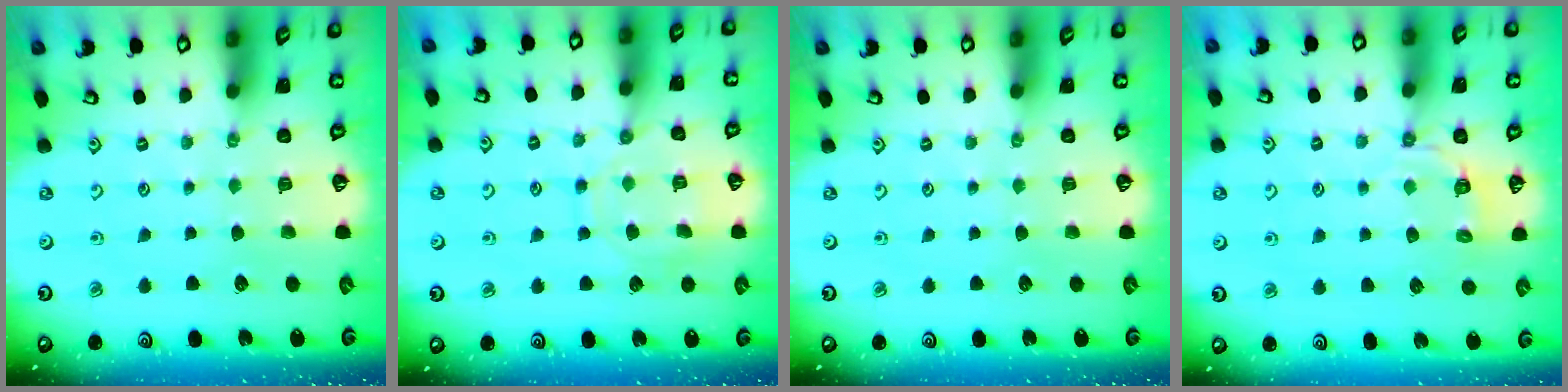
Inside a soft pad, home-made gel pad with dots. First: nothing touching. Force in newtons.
{"total": 11.0, "press": 11.0, "slide": 0.8}
{"total": 0.0}
{"total": 4.4, "press": 4.0, "slide": 1.9}